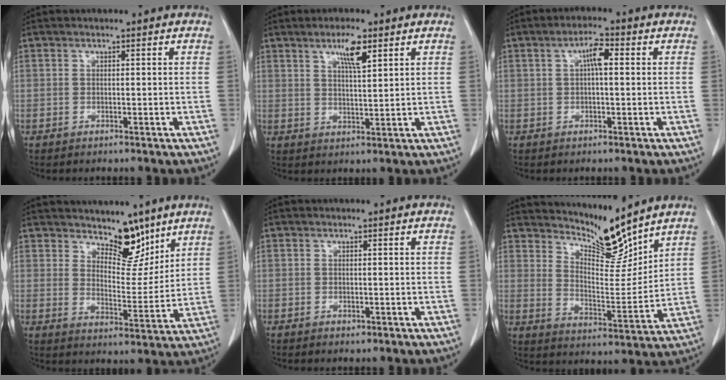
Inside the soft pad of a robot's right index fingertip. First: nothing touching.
{"total": 4.9, "force": [2.8, 0.6, 3.9], "torque": [-0.070, -0.001, 0.049]}
{"total": 3.6, "force": [0.7, 0.8, 3.4], "torque": [-0.061, 0.010, 0.009]}
{"total": 7.4, "force": [5.8, 3.0, 3.4], "torque": [-0.043, -0.009, 0.099]}
{"total": 0.7, "force": [-0.5, 0.4, 0.4], "torque": [-0.009, -0.001, -0.003]}
{"total": 8.3, "force": [7.9, 0.4, 2.2], "torque": [-0.040, -0.021, 0.148]}